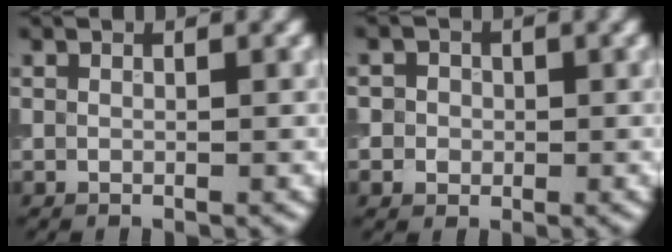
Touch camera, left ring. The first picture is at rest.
{"total": 2.7, "force": [0.3, 2.5, 0.8], "torque": [0.010, 0.008, -0.010]}